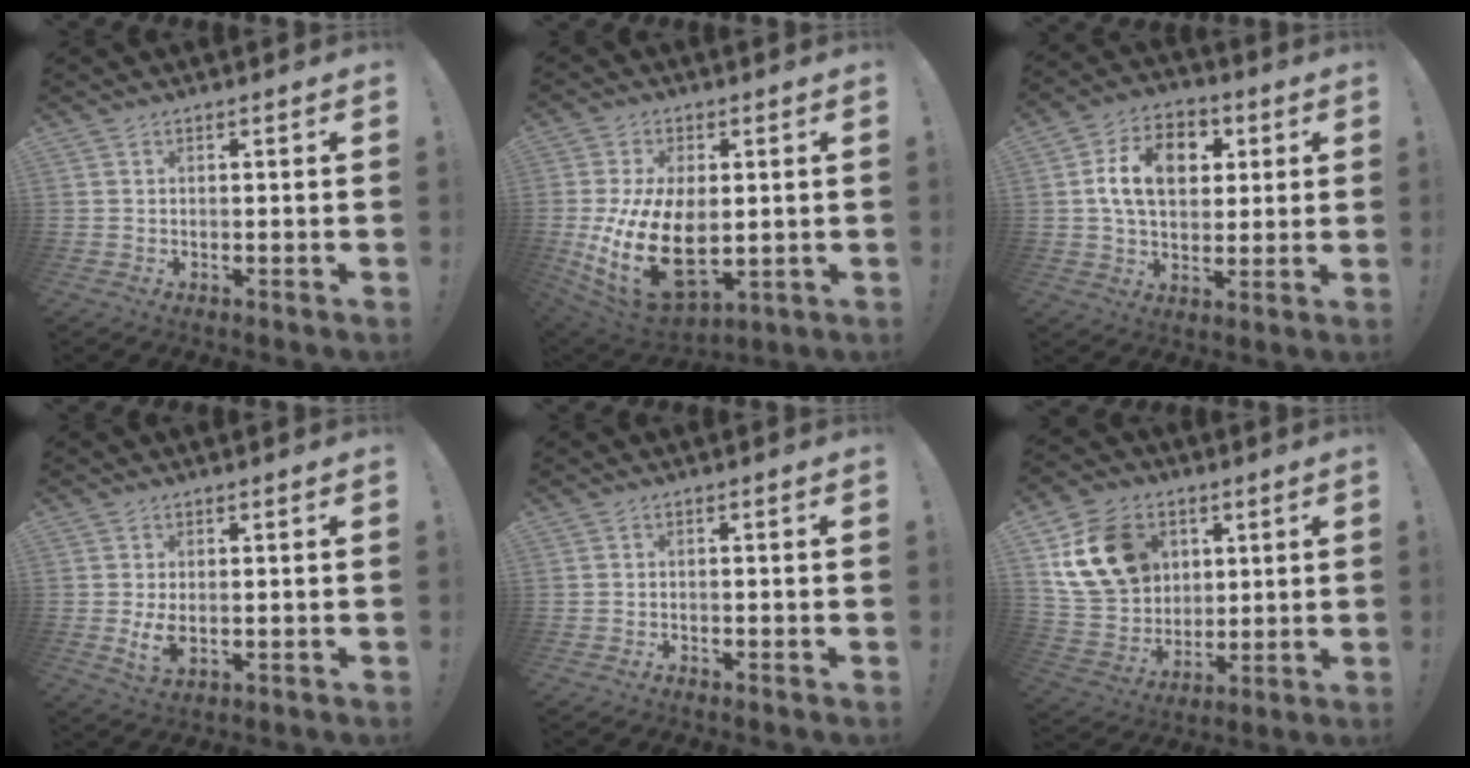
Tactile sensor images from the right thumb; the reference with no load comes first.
{"total": 21.2, "force": [-2.1, 13.0, 16.6], "torque": [-0.316, -0.004, -0.021]}
{"total": 14.9, "force": [3.7, 10.6, 9.8], "torque": [-0.153, 0.006, 0.073]}
{"total": 4.4, "force": [-0.1, 2.3, 3.7], "torque": [-0.057, -0.010, -0.002]}
{"total": 0.8, "force": [-0.8, 0.0, 0.2], "torque": [-0.007, 0.003, -0.014]}
{"total": 17.8, "force": [6.6, 14.0, 8.7], "torque": [-0.154, -0.009, 0.137]}